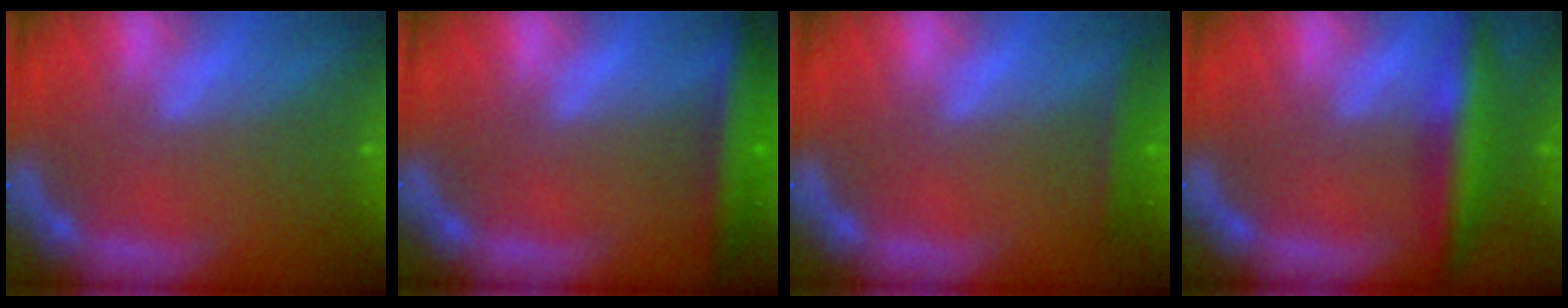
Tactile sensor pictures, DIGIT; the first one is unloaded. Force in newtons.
{"total": 5.0}
{"total": 1.9}
{"total": 5.5}